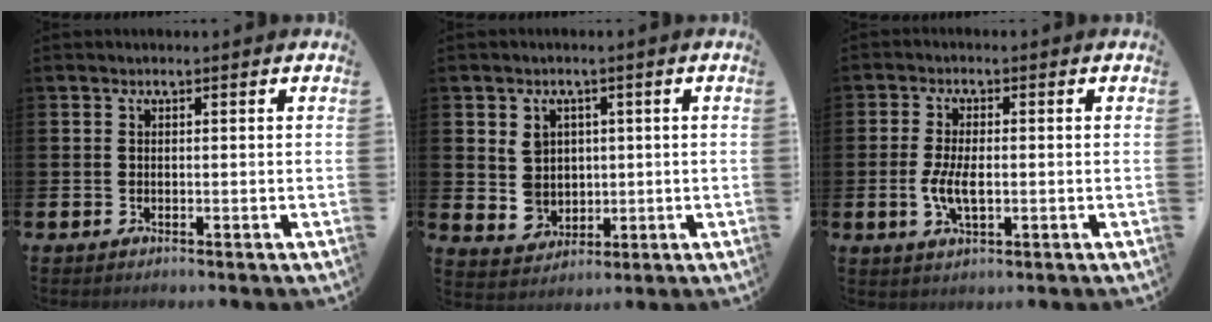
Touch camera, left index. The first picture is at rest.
{"total": 4.5, "force": [1.4, 4.1, 1.1], "torque": [-0.033, 0.009, 0.025]}
{"total": 4.5, "force": [-0.4, 2.1, 4.0], "torque": [-0.078, 0.003, -0.009]}